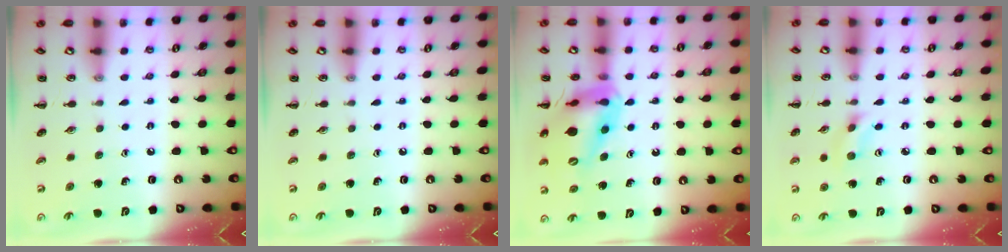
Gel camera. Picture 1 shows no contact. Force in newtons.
{"total": 0.0}
{"total": 18.7, "press": 18.4, "slide": 3.0}
{"total": 2.7, "press": 2.6, "slide": 0.8}